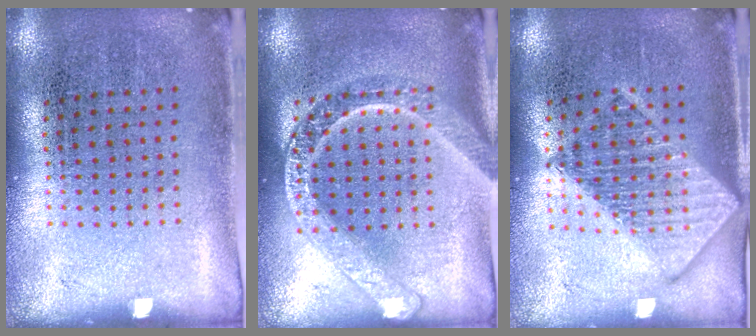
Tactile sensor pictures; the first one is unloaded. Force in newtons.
{"total": 2.3, "press": 2.3, "slide": 0.2}
{"total": 2.6, "press": 2.6, "slide": 0.4}